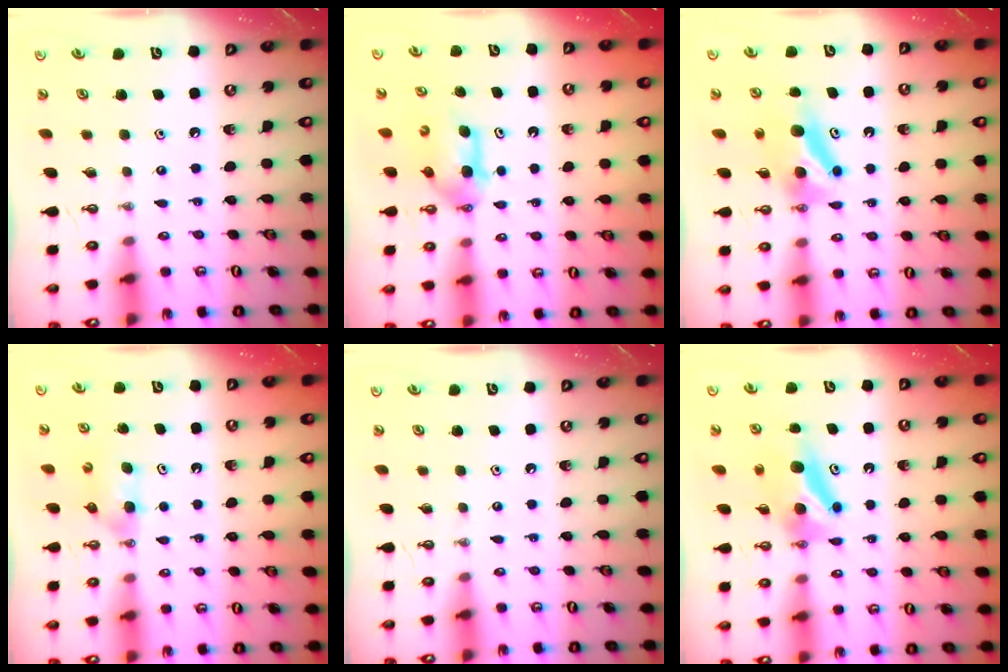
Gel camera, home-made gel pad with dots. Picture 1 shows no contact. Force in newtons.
{"total": 5.4, "press": 5.3, "slide": 1.1}
{"total": 7.4, "press": 7.2, "slide": 1.8}
{"total": 3.0, "press": 2.9, "slide": 0.8}
{"total": 0.0}
{"total": 6.8, "press": 6.3, "slide": 2.5}